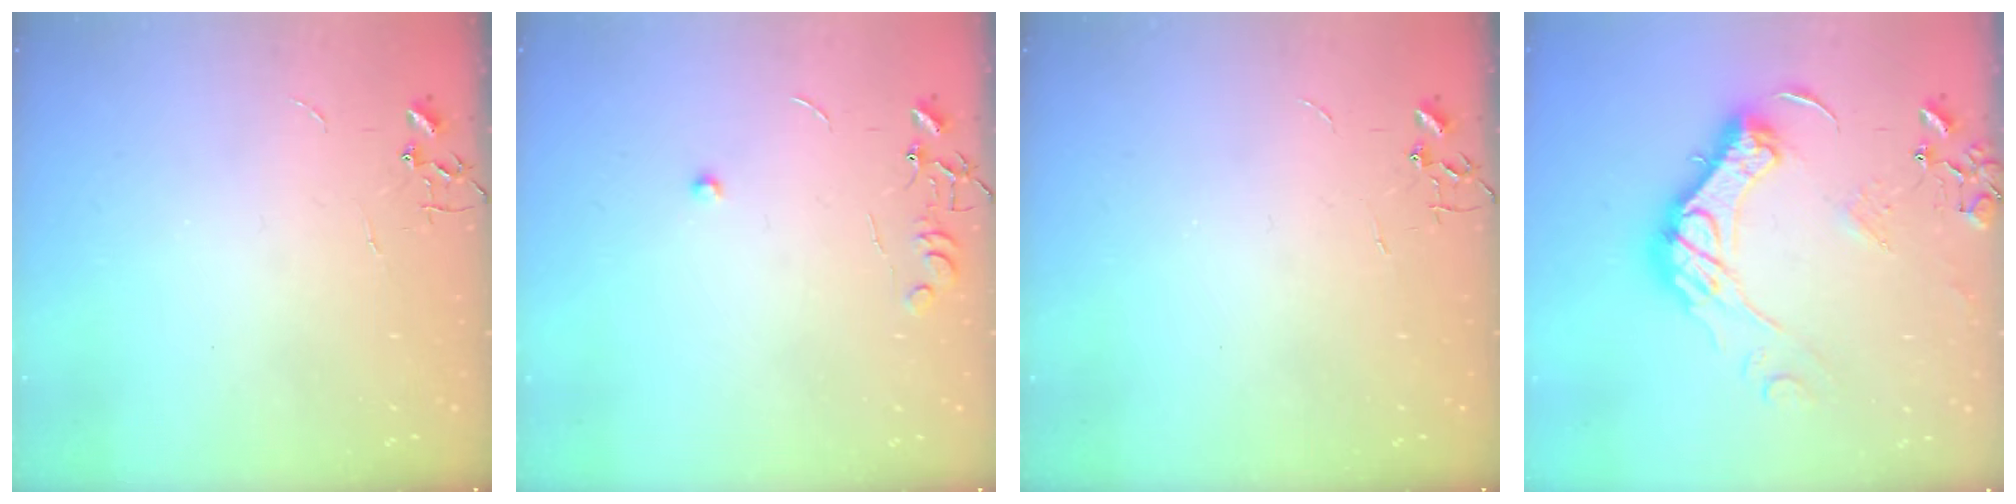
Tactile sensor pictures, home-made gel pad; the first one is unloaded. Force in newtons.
{"total": 7.2, "press": 7.2, "slide": 0.8}
{"total": 0.0}
{"total": 17.8, "press": 17.8, "slide": 1.3}